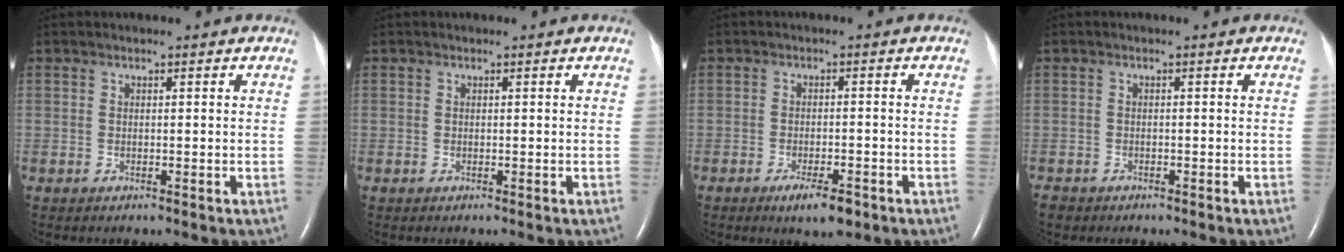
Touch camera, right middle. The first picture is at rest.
{"total": 0.0}
{"total": 4.5, "force": [-2.8, 1.2, 3.3], "torque": [-0.058, -0.005, -0.040]}
{"total": 2.2, "force": [-1.8, 1.2, 0.5], "torque": [-0.010, -0.001, -0.028]}